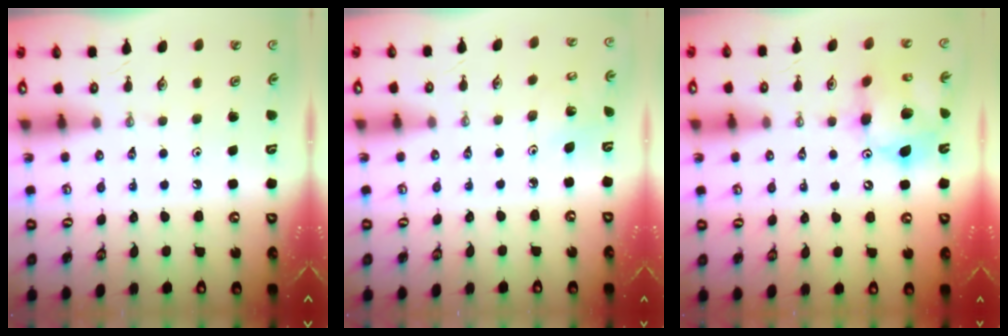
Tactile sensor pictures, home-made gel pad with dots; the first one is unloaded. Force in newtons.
{"total": 2.0, "press": 2.0, "slide": 0.1}
{"total": 13.4, "press": 13.4, "slide": 1.3}